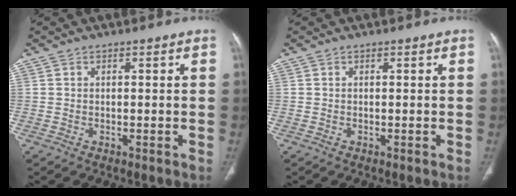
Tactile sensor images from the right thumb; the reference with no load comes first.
{"total": 0.0}